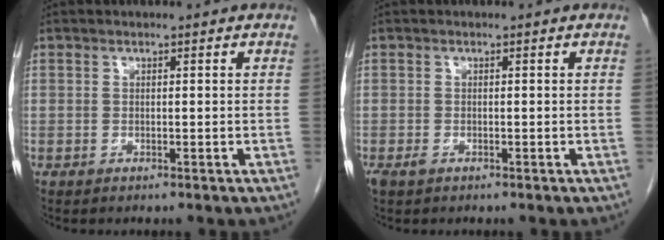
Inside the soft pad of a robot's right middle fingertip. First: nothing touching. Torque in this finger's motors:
{"motor_torque": [0.42, -0.28, 0.00, 0.01]}